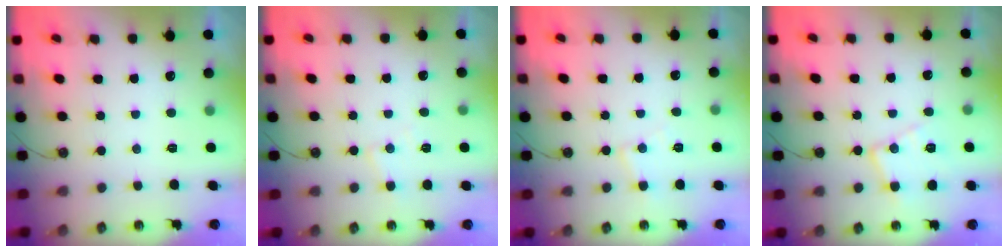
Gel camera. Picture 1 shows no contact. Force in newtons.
{"total": 6.2, "press": 6.1, "slide": 0.8}
{"total": 5.9, "press": 5.9, "slide": 0.2}
{"total": 12.8, "press": 12.8, "slide": 1.0}